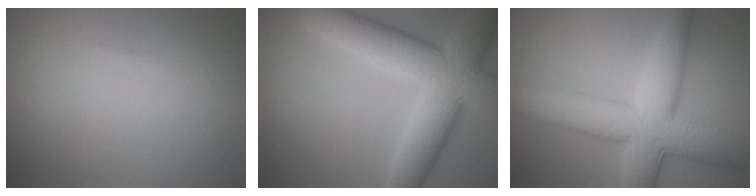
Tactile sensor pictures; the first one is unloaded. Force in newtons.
{"total": 10.2, "press": 10.2, "slide": 0.6}
{"total": 9.9, "press": 9.9, "slide": 0.2}